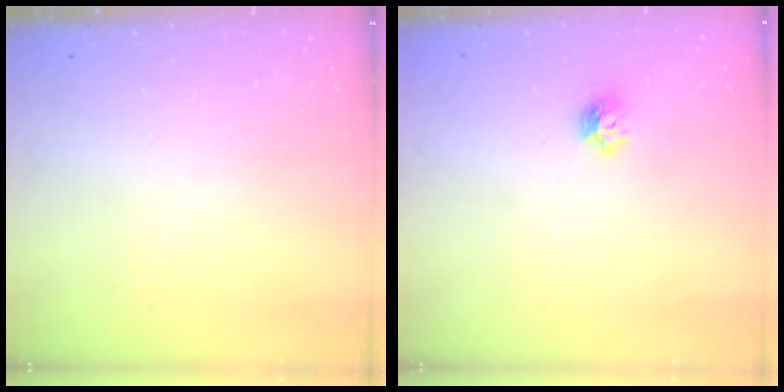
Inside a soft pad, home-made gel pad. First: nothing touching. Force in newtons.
{"total": 6.6, "press": 6.6, "slide": 1.0}